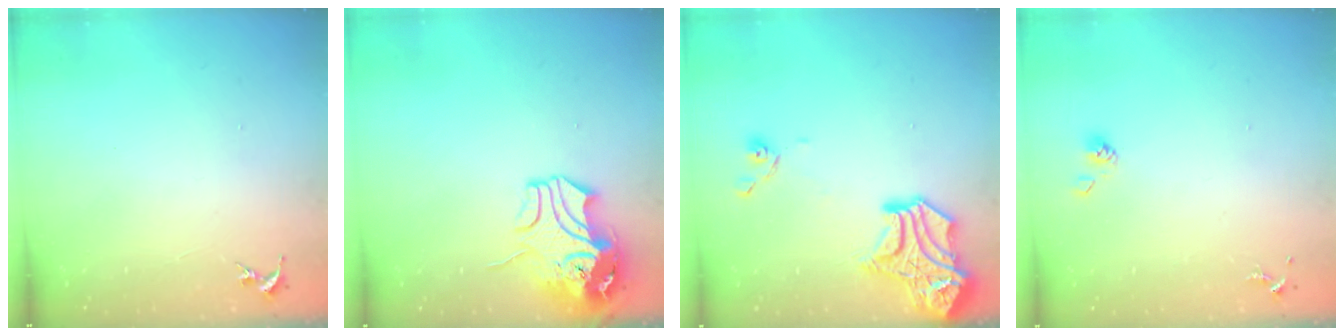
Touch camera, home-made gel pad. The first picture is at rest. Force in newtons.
{"total": 12.0, "press": 11.8, "slide": 2.0}
{"total": 17.1, "press": 17.0, "slide": 1.5}
{"total": 3.6, "press": 3.4, "slide": 1.2}